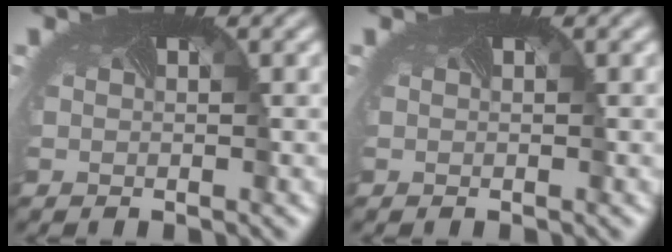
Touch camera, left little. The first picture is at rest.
{"total": 0.0}